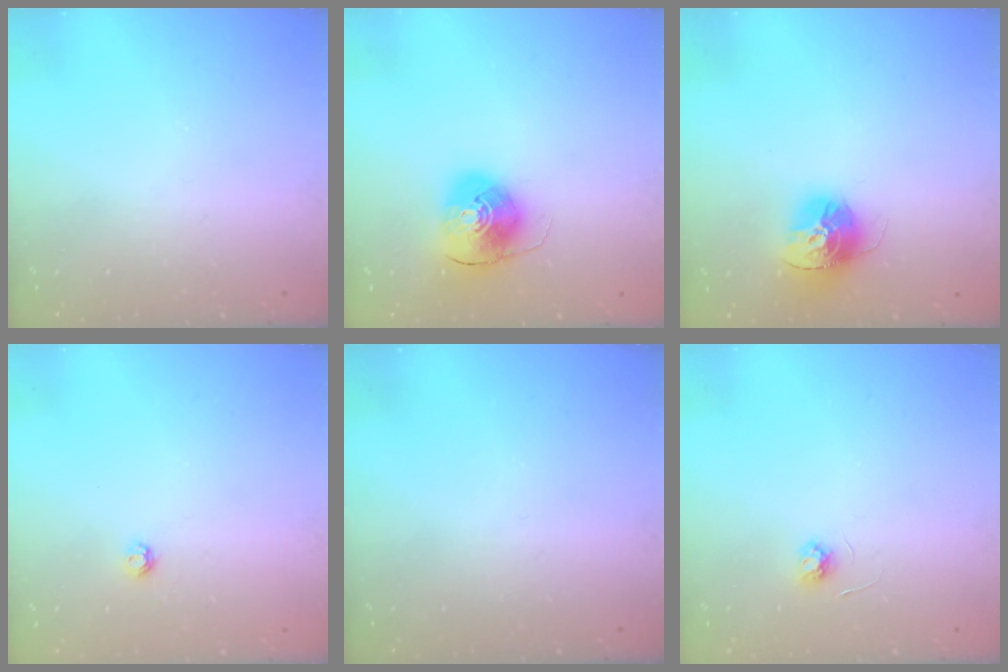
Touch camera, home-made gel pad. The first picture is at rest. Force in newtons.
{"total": 9.2, "press": 9.0, "slide": 1.5}
{"total": 14.6, "press": 14.6, "slide": 1.5}
{"total": 3.9, "press": 3.9, "slide": 0.5}
{"total": 0.0}
{"total": 3.6, "press": 3.6, "slide": 0.5}